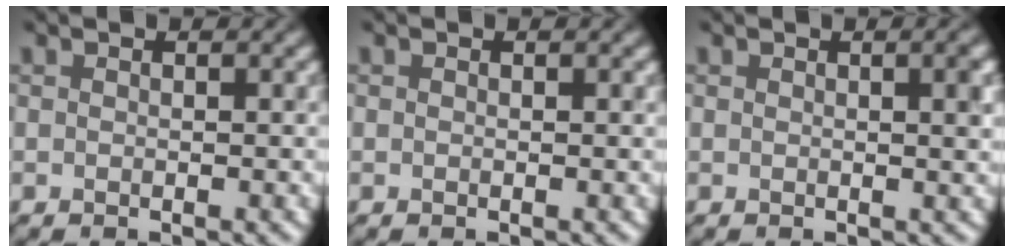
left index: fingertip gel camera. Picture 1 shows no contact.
{"total": 0.0}
{"total": 2.1, "force": [0.2, 0.5, 2.0], "torque": [-0.024, 0.000, 0.002]}